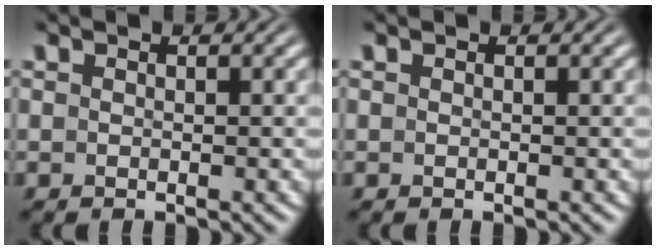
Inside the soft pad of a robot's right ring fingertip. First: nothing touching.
{"total": 0.0}